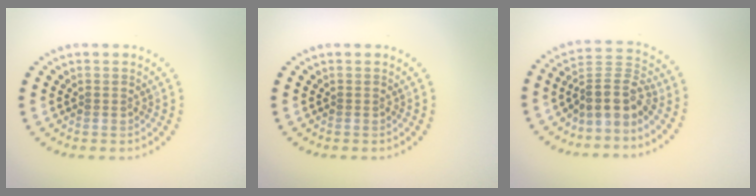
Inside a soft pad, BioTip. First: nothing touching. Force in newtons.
{"total": 0.0}
{"total": 4.1, "press": 3.5, "slide": 2.2}